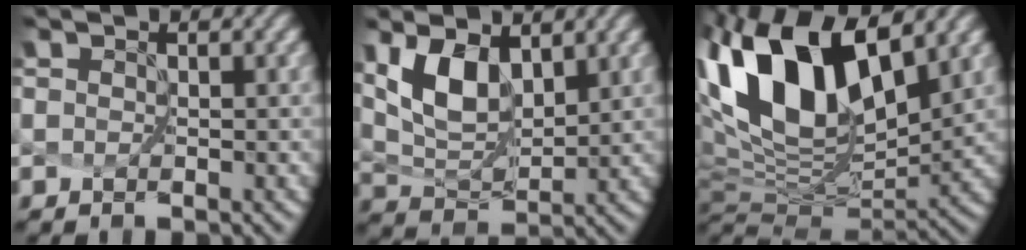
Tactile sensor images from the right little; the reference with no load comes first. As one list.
[{"total": 4.0, "force": [2.2, 1.7, 2.9], "torque": [-0.061, -0.012, 0.052]}, {"total": 14.6, "force": [6.0, 6.8, 11.5], "torque": [-0.228, 0.015, 0.118]}]